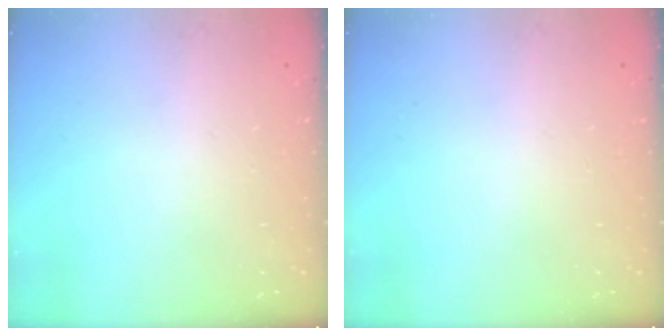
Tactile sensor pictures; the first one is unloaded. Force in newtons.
{"total": 0.0}